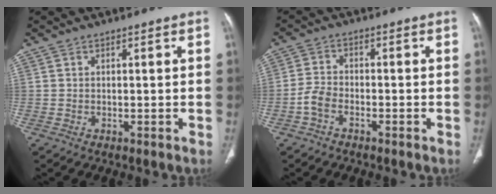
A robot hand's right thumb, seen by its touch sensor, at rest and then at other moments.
{"total": 3.6, "force": [-2.0, 2.0, 2.2], "torque": [-0.047, 0.016, -0.043]}